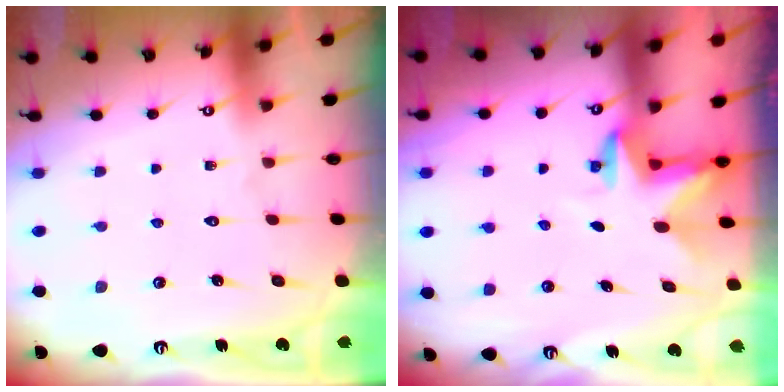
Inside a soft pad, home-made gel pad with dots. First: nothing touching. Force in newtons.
{"total": 2.9, "press": 2.9, "slide": 0.1}